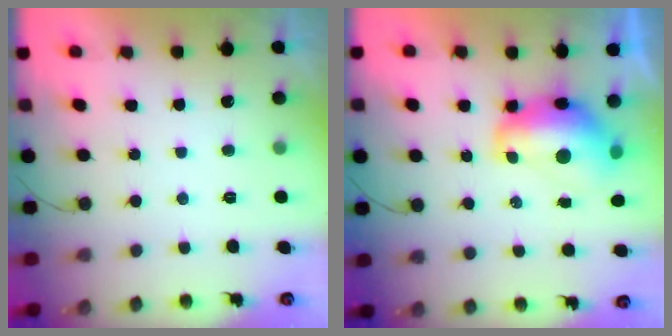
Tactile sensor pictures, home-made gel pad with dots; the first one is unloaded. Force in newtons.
{"total": 13.2, "press": 13.1, "slide": 1.2}